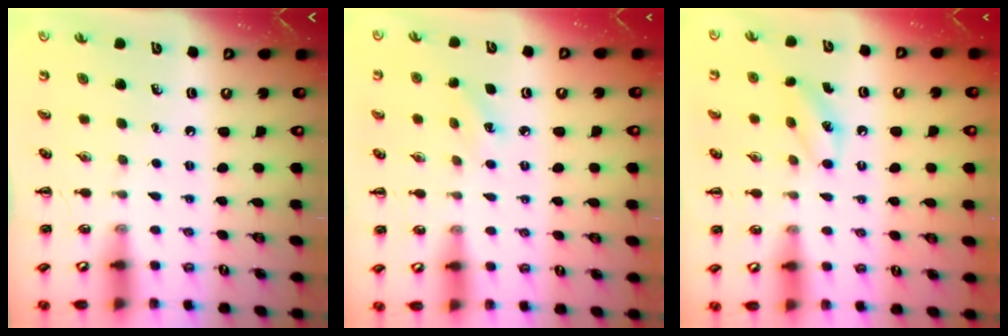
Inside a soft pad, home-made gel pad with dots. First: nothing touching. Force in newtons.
{"total": 4.3, "press": 4.2, "slide": 1.1}
{"total": 8.0, "press": 7.8, "slide": 1.8}